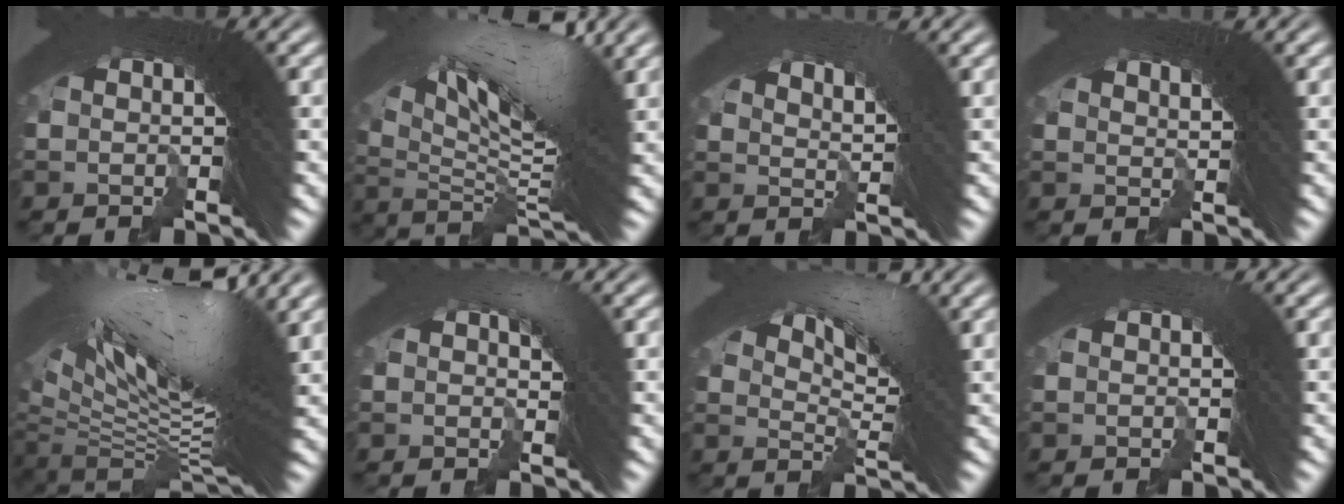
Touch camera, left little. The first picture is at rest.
{"total": 10.9, "force": [3.4, 3.4, 9.8], "torque": [-0.153, 0.009, 0.058]}
{"total": 3.5, "force": [2.8, -0.9, 1.9], "torque": [-0.015, 0.008, 0.051]}
{"total": 3.2, "force": [2.6, -1.1, 1.6], "torque": [-0.008, 0.012, 0.046]}
{"total": 15.1, "force": [2.2, 6.6, 13.4], "torque": [-0.217, -0.003, 0.043]}
{"total": 0.7, "force": [0.3, 0.1, 0.6], "torque": [-0.001, 0.004, 0.004]}
{"total": 4.5, "force": [3.0, -0.3, 3.4], "torque": [-0.037, 0.004, 0.056]}
{"total": 0.6, "force": [-0.5, -0.3, -0.3], "torque": [0.012, 0.006, -0.013]}